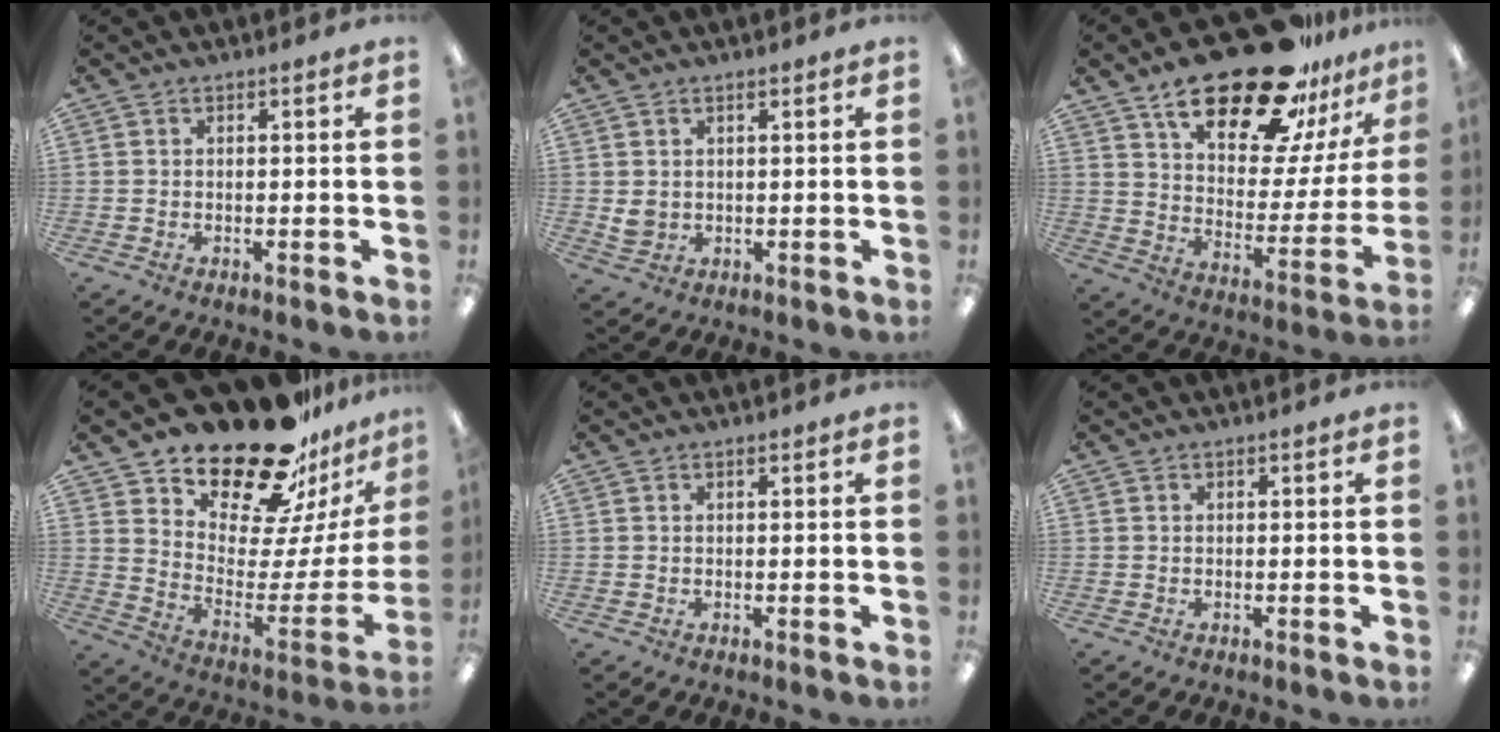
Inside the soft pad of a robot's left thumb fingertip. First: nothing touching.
{"total": 2.9, "force": [1.2, 2.2, 1.2], "torque": [-0.019, -0.001, 0.022]}
{"total": 26.5, "force": [18.8, 10.7, 15.2], "torque": [-0.234, -0.119, 0.319]}
{"total": 23.6, "force": [19.4, 9.1, 9.9], "torque": [-0.155, -0.143, 0.340]}
{"total": 0.0}
{"total": 0.0}